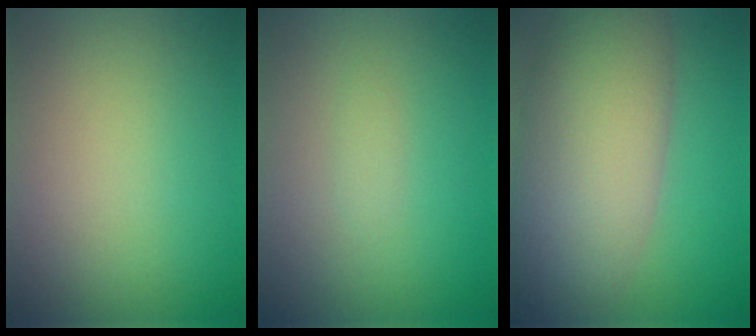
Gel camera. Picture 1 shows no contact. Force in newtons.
{"total": 0.7, "press": 0.7, "slide": 0.0}
{"total": 9.6, "press": 9.6, "slide": 0.5}